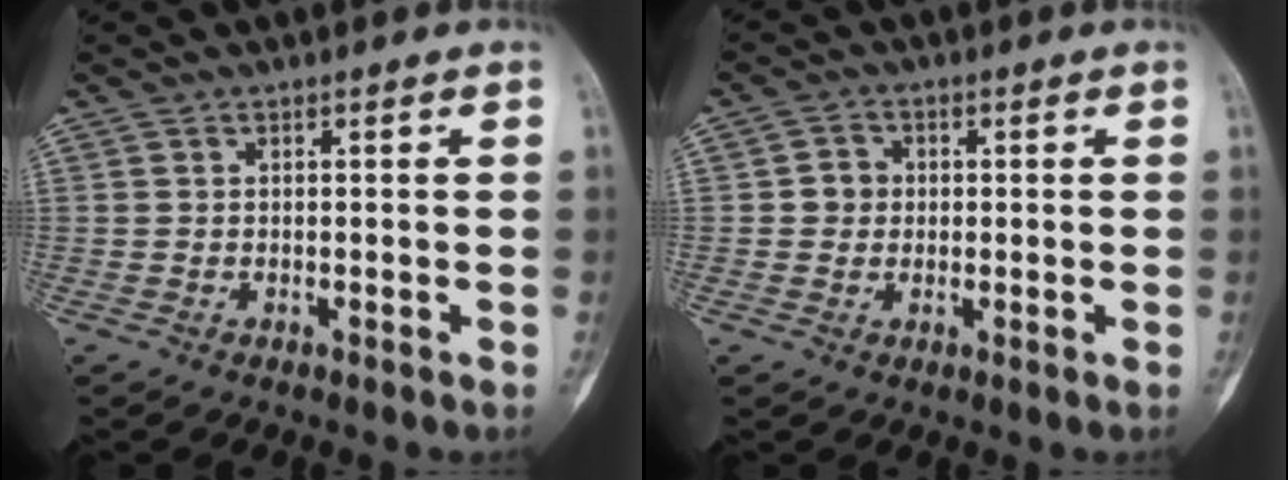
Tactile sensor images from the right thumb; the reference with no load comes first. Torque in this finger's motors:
{"motor_torque": [-0.03, -0.01, 0.04, -0.03, -0.01]}